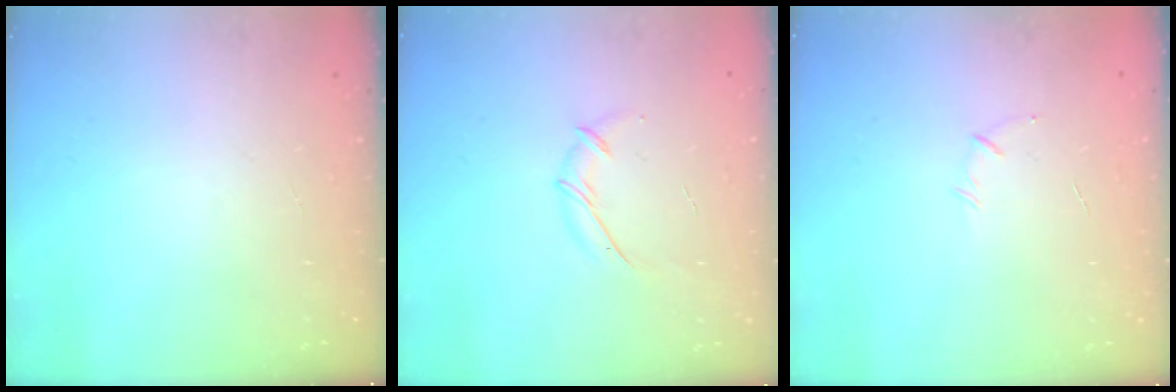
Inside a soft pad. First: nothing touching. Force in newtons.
{"total": 6.1, "press": 6.0, "slide": 1.1}
{"total": 4.1, "press": 4.0, "slide": 1.0}